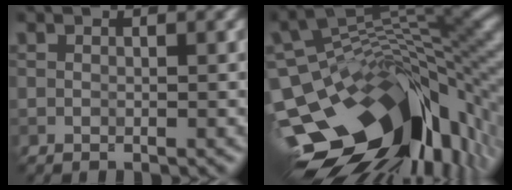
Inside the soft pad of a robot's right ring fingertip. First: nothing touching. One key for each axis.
{"total": 16.7, "fx": -4.7, "fy": 8.4, "fz": 13.6, "tx": -0.225, "ty": -0.002, "tz": -0.083}